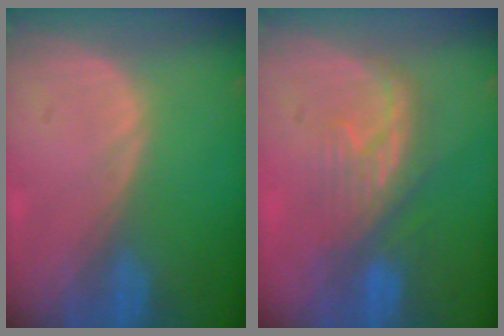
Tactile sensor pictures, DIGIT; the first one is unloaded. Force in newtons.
{"total": 6.1, "press": 6.0, "slide": 1.1}